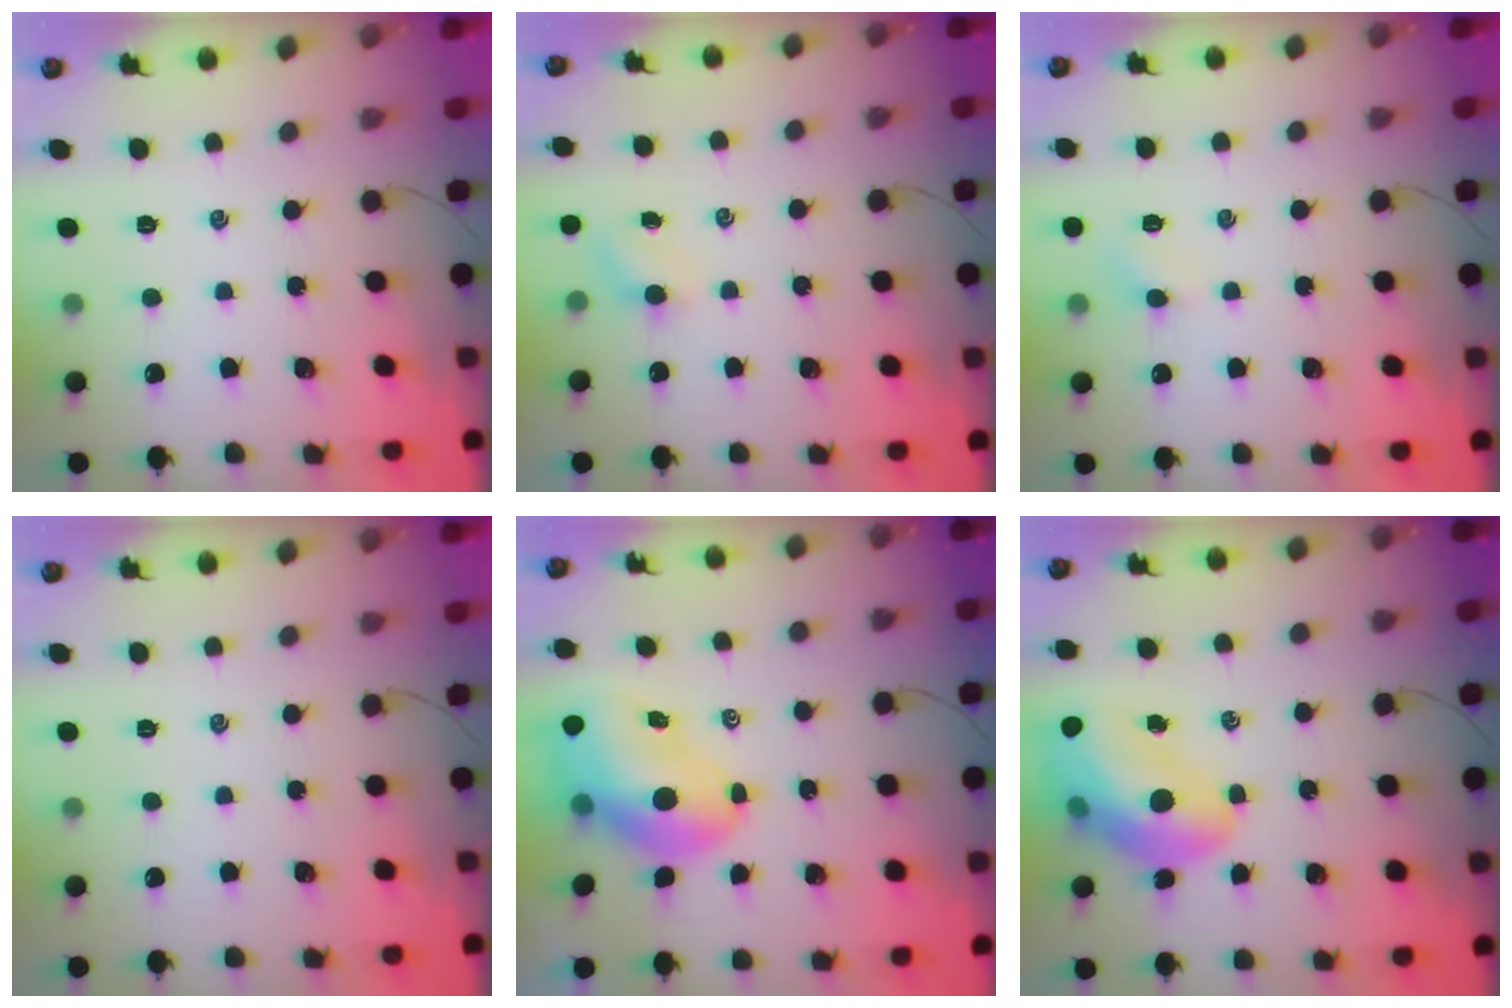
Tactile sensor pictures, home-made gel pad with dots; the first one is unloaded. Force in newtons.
{"total": 3.5, "press": 3.5, "slide": 0.8}
{"total": 3.3, "press": 3.1, "slide": 1.2}
{"total": 0.0}
{"total": 10.7, "press": 10.3, "slide": 3.1}
{"total": 15.7, "press": 15.1, "slide": 4.2}